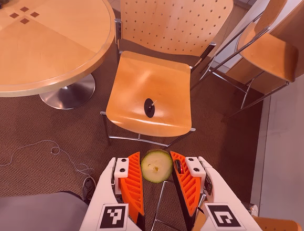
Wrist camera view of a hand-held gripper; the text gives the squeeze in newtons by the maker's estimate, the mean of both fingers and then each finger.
{"total": 10.2, "left": 10.4, "right": 9.9}